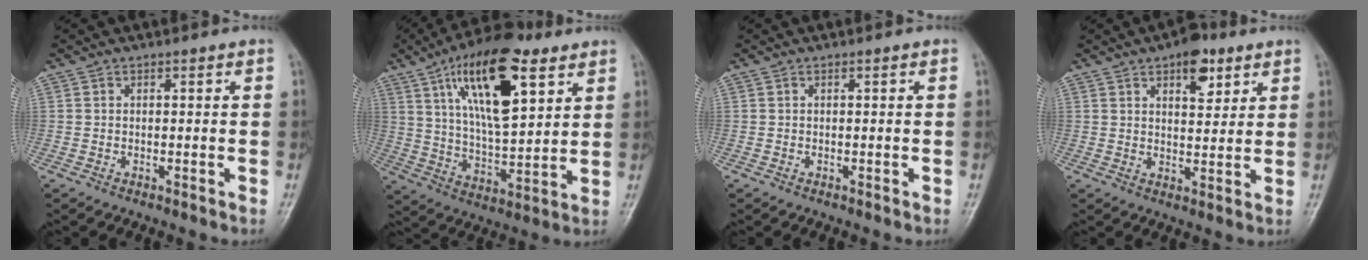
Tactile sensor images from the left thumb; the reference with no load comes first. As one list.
[{"total": 20.2, "force": [9.5, 8.0, 15.9], "torque": [-0.240, -0.031, 0.164]}, {"total": 0.0}, {"total": 5.5, "force": [3.2, 2.9, 3.5], "torque": [-0.025, -0.013, 0.042]}]